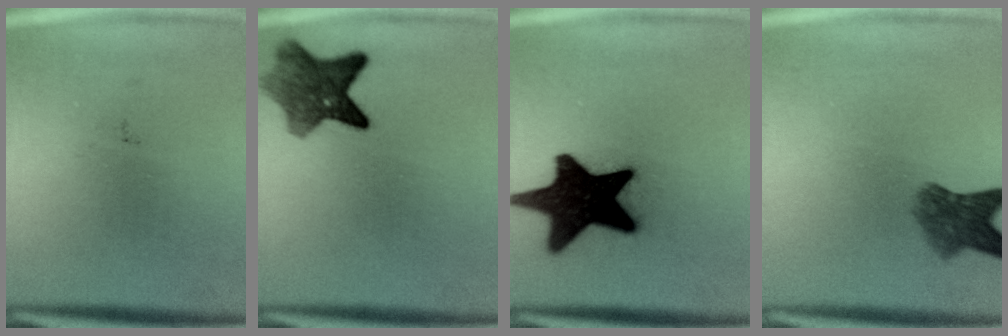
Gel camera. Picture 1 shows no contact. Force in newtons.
{"total": 7.3}
{"total": 19.8}
{"total": 5.2}